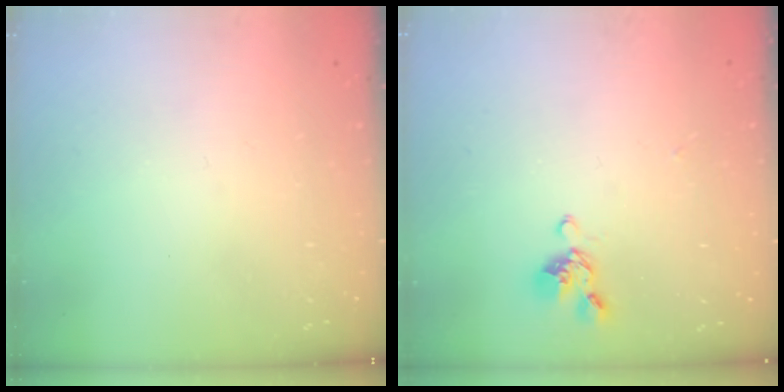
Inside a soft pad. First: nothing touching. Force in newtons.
{"total": 2.9, "press": 2.8, "slide": 0.8}